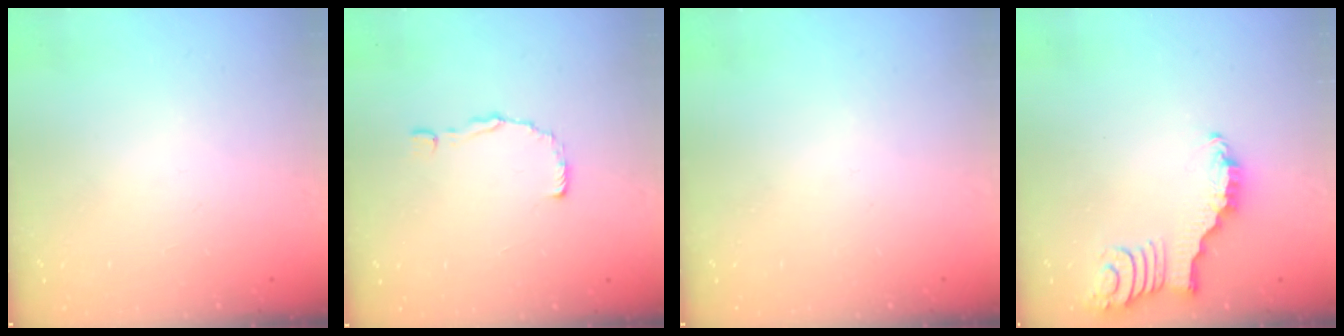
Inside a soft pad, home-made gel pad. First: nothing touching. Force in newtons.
{"total": 2.5, "press": 2.5, "slide": 0.1}
{"total": 0.0}
{"total": 2.3, "press": 2.3, "slide": 0.3}